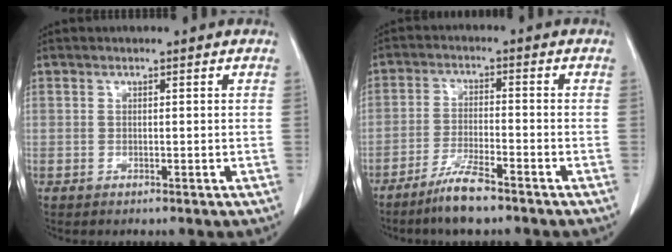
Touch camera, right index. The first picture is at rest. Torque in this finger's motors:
{"motor_torque": [0.05, -0.01, 0.06, 0.00]}